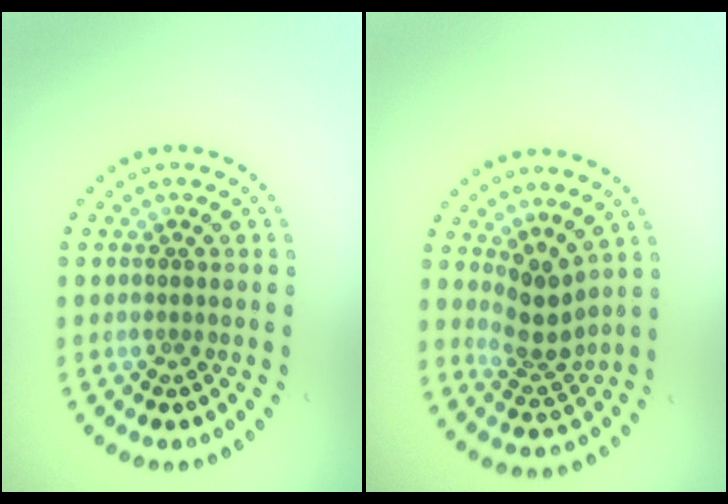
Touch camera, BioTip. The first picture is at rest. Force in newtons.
{"total": 3.2, "press": 2.4, "slide": 2.1}